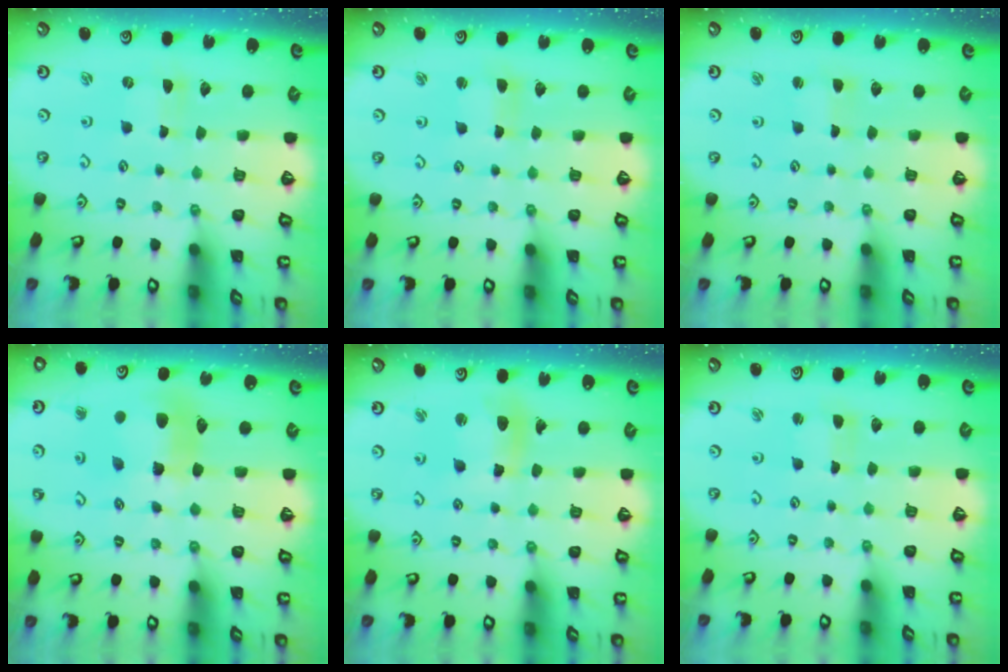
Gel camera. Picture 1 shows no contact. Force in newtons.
{"total": 2.2, "press": 2.2, "slide": 0.3}
{"total": 1.4, "press": 1.4, "slide": 0.2}
{"total": 10.6, "press": 10.6, "slide": 1.2}
{"total": 10.8, "press": 10.7, "slide": 1.5}
{"total": 1.3, "press": 1.3, "slide": 0.3}